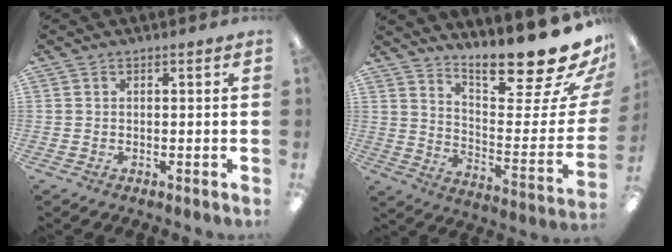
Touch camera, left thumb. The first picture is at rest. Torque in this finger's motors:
{"motor_torque": [0.36, 0.25, 0.18, -0.80, 0.05]}